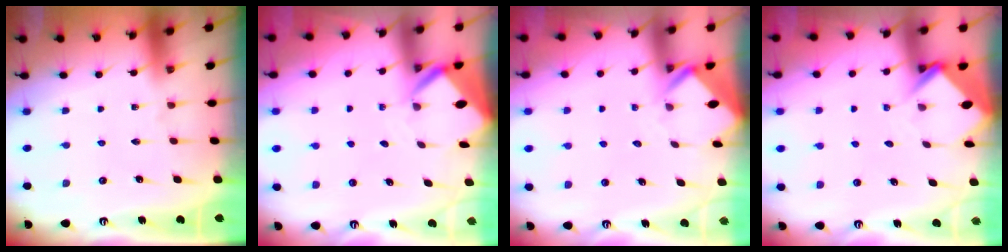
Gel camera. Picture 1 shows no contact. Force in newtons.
{"total": 3.8, "press": 3.8, "slide": 0.2}
{"total": 2.7, "press": 2.7, "slide": 0.1}
{"total": 3.8, "press": 3.8, "slide": 0.2}